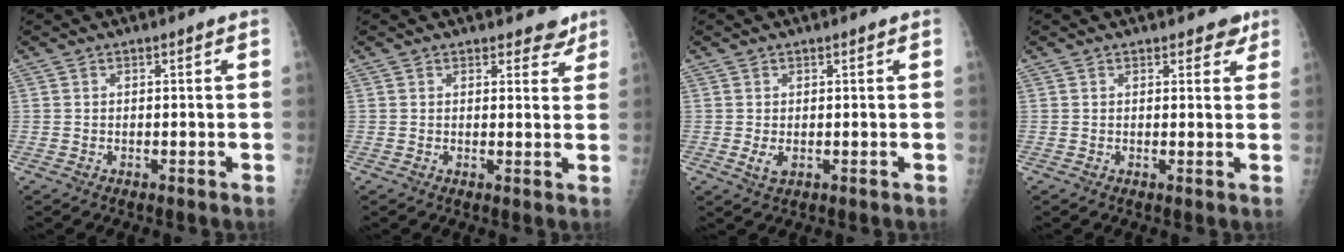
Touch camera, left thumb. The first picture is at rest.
{"total": 3.4, "force": [2.8, 1.8, 0.8], "torque": [0.015, -0.018, 0.030]}
{"total": 2.3, "force": [0.1, 1.3, 1.9], "torque": [-0.035, -0.007, 0.004]}
{"total": 2.8, "force": [2.0, 1.6, 1.0], "torque": [0.013, -0.008, 0.021]}